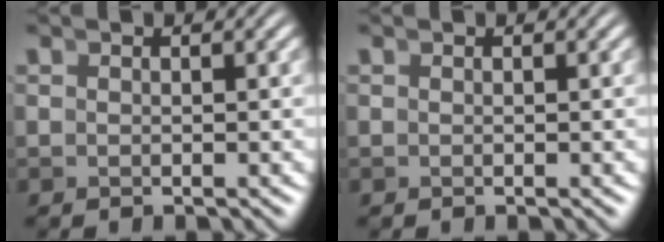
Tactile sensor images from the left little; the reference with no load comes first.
{"total": 0.0}